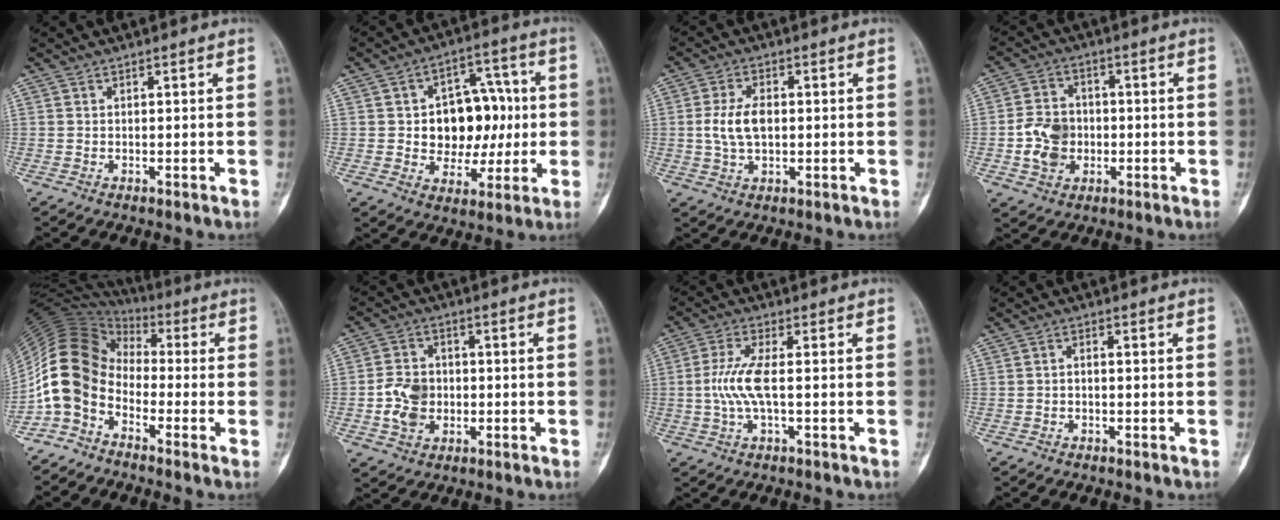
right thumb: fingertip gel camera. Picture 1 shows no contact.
{"total": 14.1, "force": [0.5, 10.4, 9.6], "torque": [-0.083, 0.026, 0.016]}
{"total": 6.8, "force": [0.2, 3.9, 5.6], "torque": [-0.113, 0.006, 0.004]}
{"total": 8.8, "force": [-1.4, 7.2, 4.8], "torque": [-0.067, 0.014, -0.027]}
{"total": 11.9, "force": [-4.2, 8.7, 6.9], "torque": [-0.129, 0.066, -0.100]}
{"total": 7.8, "force": [-1.3, 6.3, 4.4], "torque": [-0.063, 0.010, -0.024]}
{"total": 6.6, "force": [-0.4, 1.8, 6.3], "torque": [-0.158, 0.008, -0.013]}
{"total": 1.0, "force": [-0.4, 0.5, 0.8], "torque": [-0.012, 0.008, -0.010]}